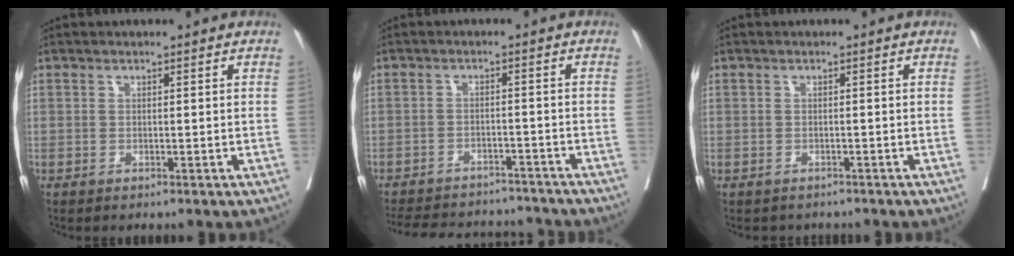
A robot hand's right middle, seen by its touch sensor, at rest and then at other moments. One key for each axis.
{"total": 17.0, "fx": -15.6, "fy": 4.7, "fz": 5.1, "tx": -0.126, "ty": -0.003, "tz": -0.207}
{"total": 2.5, "fx": -2.2, "fy": 1.1, "fz": 0.2, "tx": -0.005, "ty": -0.001, "tz": -0.032}